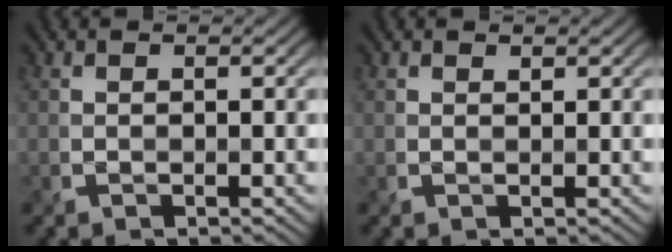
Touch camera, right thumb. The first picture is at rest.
{"total": 0.6, "force": [0.6, 0.1, 0.1], "torque": [-0.002, -0.002, 0.013]}